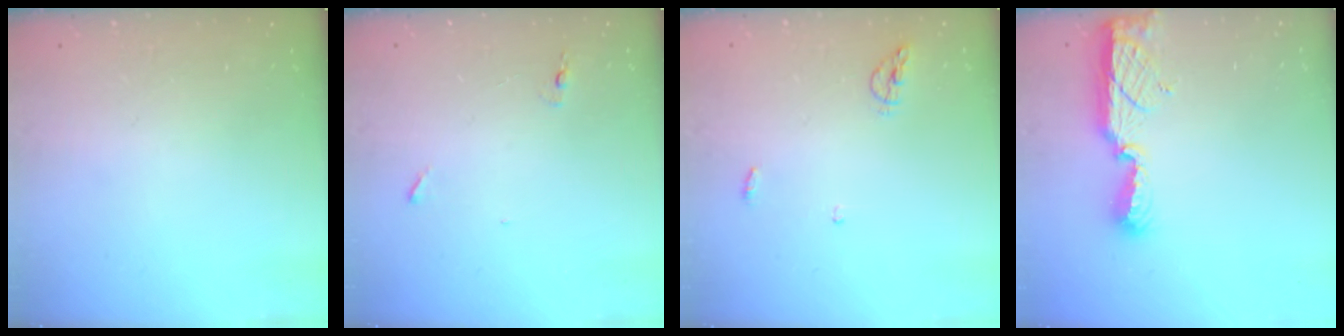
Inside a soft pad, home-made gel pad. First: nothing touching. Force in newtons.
{"total": 4.7, "press": 4.5, "slide": 1.4}
{"total": 5.2, "press": 5.2, "slide": 0.7}
{"total": 11.4, "press": 10.2, "slide": 4.9}